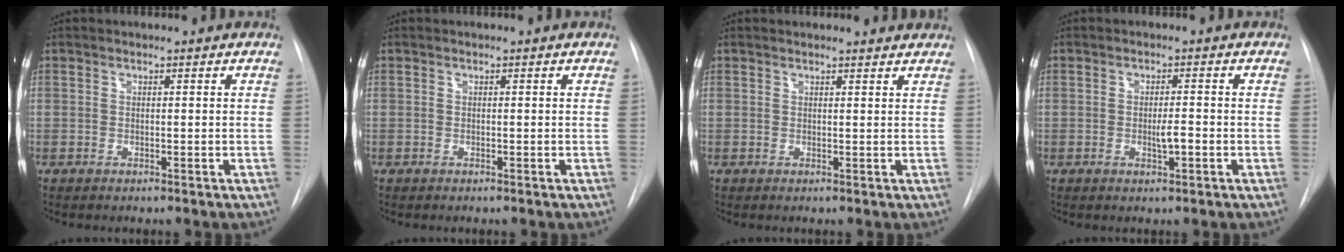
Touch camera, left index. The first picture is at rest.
{"total": 0.0}
{"total": 4.4, "force": [4.3, 0.6, 0.6], "torque": [-0.008, 0.008, 0.039]}
{"total": 2.2, "force": [-0.6, 0.4, 2.1], "torque": [-0.039, -0.001, -0.008]}